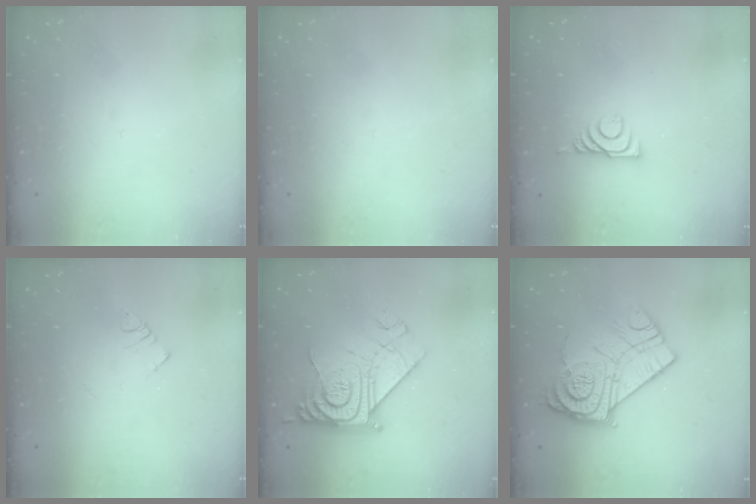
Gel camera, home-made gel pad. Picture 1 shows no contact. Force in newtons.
{"total": 1.5, "press": 1.5, "slide": 0.1}
{"total": 5.8, "press": 5.7, "slide": 0.8}
{"total": 4.0, "press": 4.0, "slide": 0.4}
{"total": 16.0, "press": 15.9, "slide": 1.3}
{"total": 16.1, "press": 16.1, "slide": 1.1}